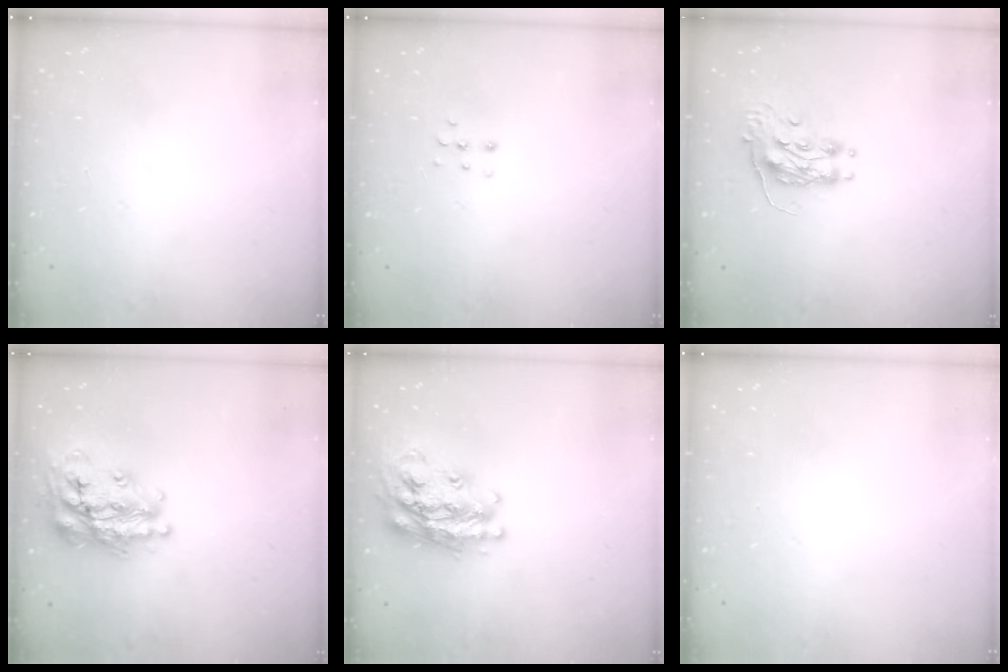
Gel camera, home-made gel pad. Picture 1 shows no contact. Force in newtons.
{"total": 3.8, "press": 3.8, "slide": 0.6}
{"total": 8.6, "press": 8.6, "slide": 0.2}
{"total": 20.7, "press": 20.6, "slide": 1.6}
{"total": 23.5, "press": 23.4, "slide": 2.0}
{"total": 0.0}